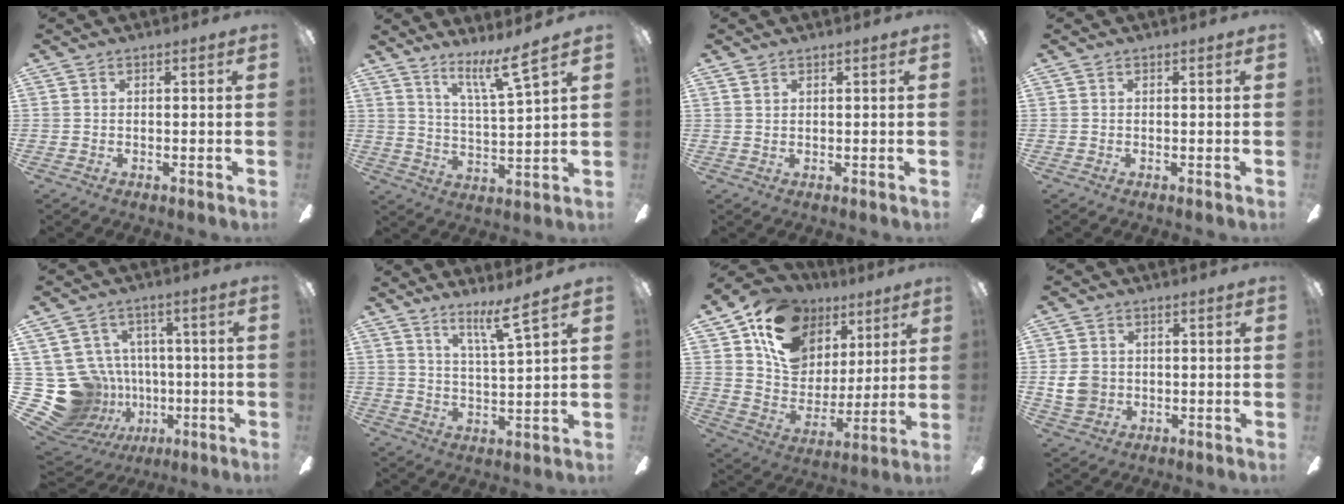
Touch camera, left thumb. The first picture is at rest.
{"total": 10.0, "force": [7.7, 0.6, 6.4], "torque": [-0.110, -0.051, 0.127]}
{"total": 1.0, "force": [0.6, 0.5, 0.7], "torque": [-0.014, 0.001, 0.012]}
{"total": 0.0}
{"total": 17.2, "force": [-2.1, 16.0, 6.0], "torque": [-0.159, 0.004, 0.005]}
{"total": 7.9, "force": [6.1, 0.2, 5.0], "torque": [-0.089, -0.038, 0.100]}
{"total": 18.1, "force": [10.4, 12.9, 7.2], "torque": [-0.133, -0.052, 0.195]}
{"total": 6.2, "force": [0.0, 5.4, 3.0], "torque": [-0.074, 0.008, -0.001]}